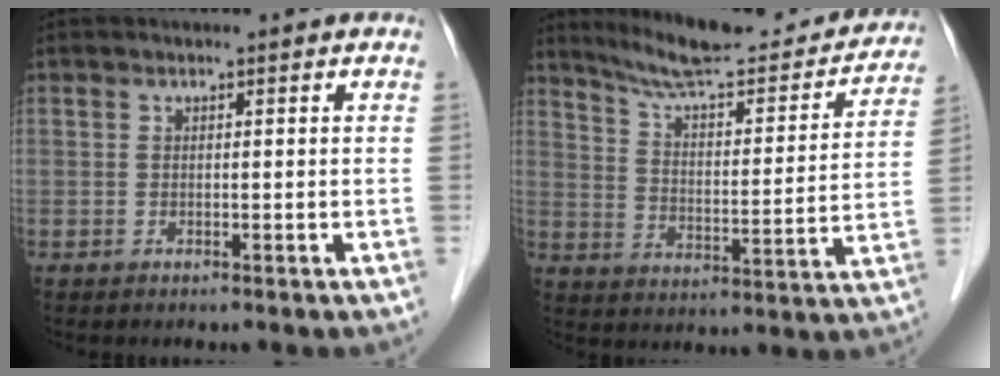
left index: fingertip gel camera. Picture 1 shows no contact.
{"total": 20.1, "force": [18.3, 3.5, 7.6], "torque": [-0.107, -0.013, 0.255]}